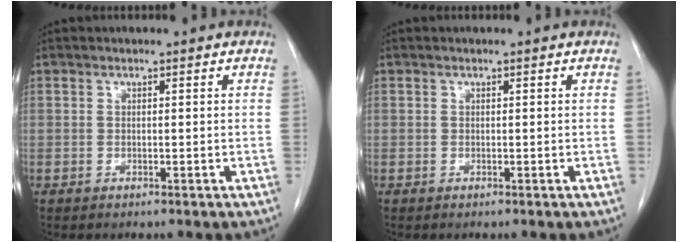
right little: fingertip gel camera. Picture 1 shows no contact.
{"total": 0.0}